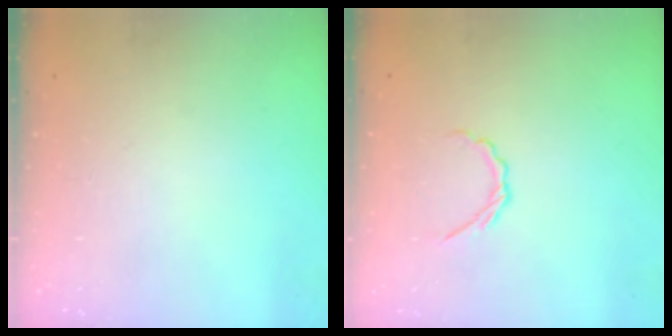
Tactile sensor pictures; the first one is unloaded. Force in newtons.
{"total": 3.0, "press": 2.9, "slide": 0.9}